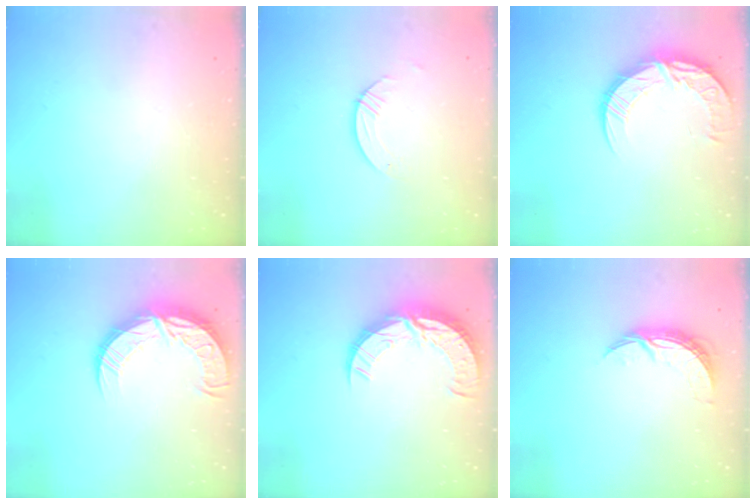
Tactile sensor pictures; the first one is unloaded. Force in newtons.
{"total": 3.7, "press": 3.7, "slide": 0.2}
{"total": 14.1, "press": 14.0, "slide": 1.0}
{"total": 14.6, "press": 14.5, "slide": 0.8}
{"total": 13.4, "press": 13.3, "slide": 0.8}
{"total": 7.7, "press": 7.7, "slide": 0.5}